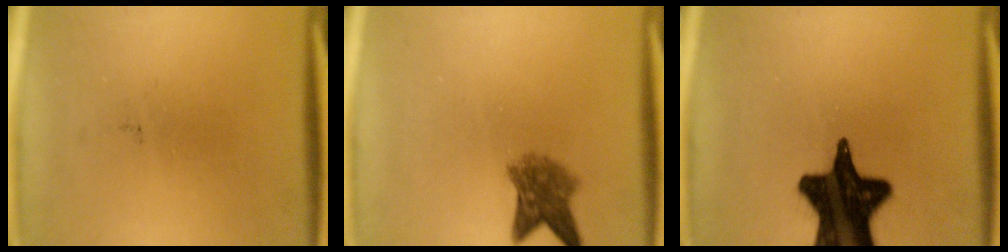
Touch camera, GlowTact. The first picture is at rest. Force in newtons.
{"total": 4.9}
{"total": 19.5}